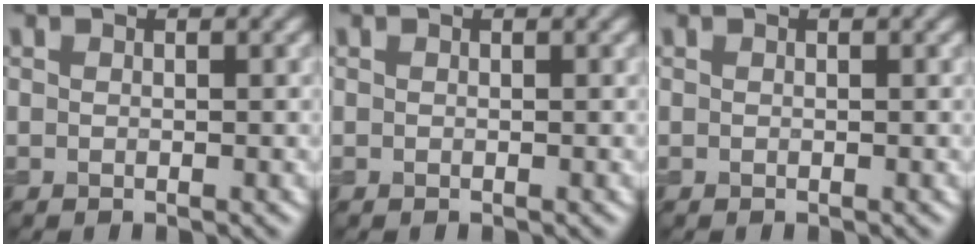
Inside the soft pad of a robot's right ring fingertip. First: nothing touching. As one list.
[{"total": 0.0}, {"total": 0.0}]